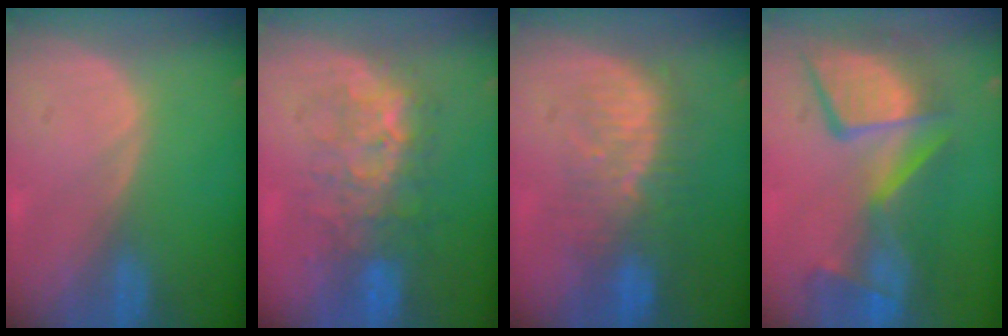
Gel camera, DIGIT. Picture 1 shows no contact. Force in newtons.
{"total": 7.9, "press": 7.8, "slide": 1.5}
{"total": 9.2, "press": 8.3, "slide": 4.0}
{"total": 11.8, "press": 10.8, "slide": 4.7}